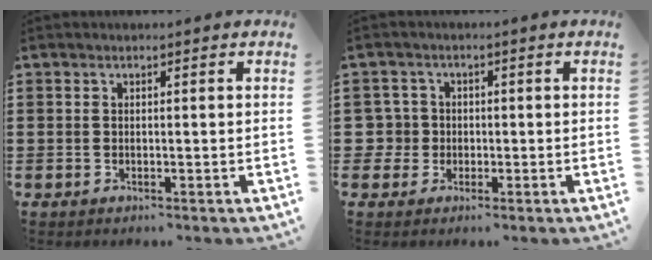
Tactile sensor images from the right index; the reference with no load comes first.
{"total": 3.4, "force": [-0.5, 3.3, 0.6], "torque": [-0.035, 0.006, -0.016]}